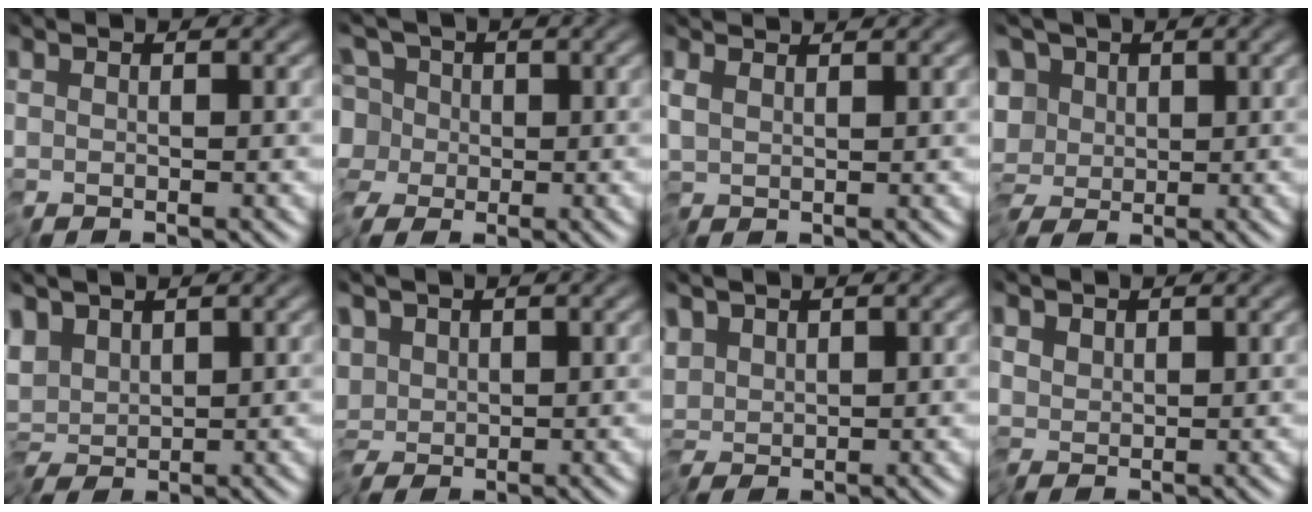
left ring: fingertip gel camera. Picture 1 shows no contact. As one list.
[{"total": 5.6, "force": [-0.8, 4.4, 3.3], "torque": [-0.057, 0.021, -0.037]}, {"total": 1.2, "force": [1.0, 0.0, 0.6], "torque": [-0.016, 0.007, 0.018]}, {"total": 5.6, "force": [-0.6, 4.3, 3.4], "torque": [-0.033, 0.017, -0.040]}, {"total": 3.2, "force": [0.5, 2.0, 2.5], "torque": [-0.041, 0.002, 0.007]}, {"total": 2.9, "force": [-0.3, 1.9, 2.2], "torque": [-0.037, 0.011, -0.013]}, {"total": 1.5, "force": [0.0, 0.7, 1.4], "torque": [-0.020, 0.007, -0.008]}, {"total": 1.1, "force": [0.2, 0.9, 0.5], "torque": [-0.008, -0.001, 0.004]}]